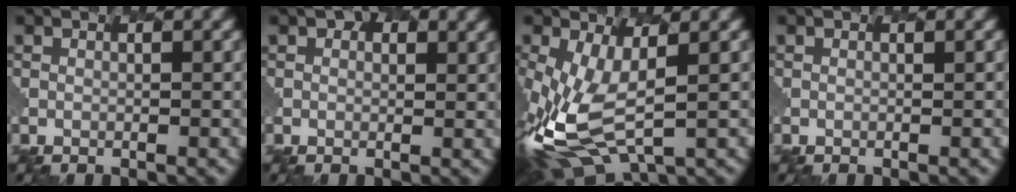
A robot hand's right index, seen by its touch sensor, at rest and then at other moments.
{"total": 3.2, "force": [1.5, 2.1, 1.8], "torque": [0.002, 0.016, -0.005]}
{"total": 8.1, "force": [-2.3, 4.2, 6.5], "torque": [-0.174, -0.021, -0.036]}
{"total": 0.0}